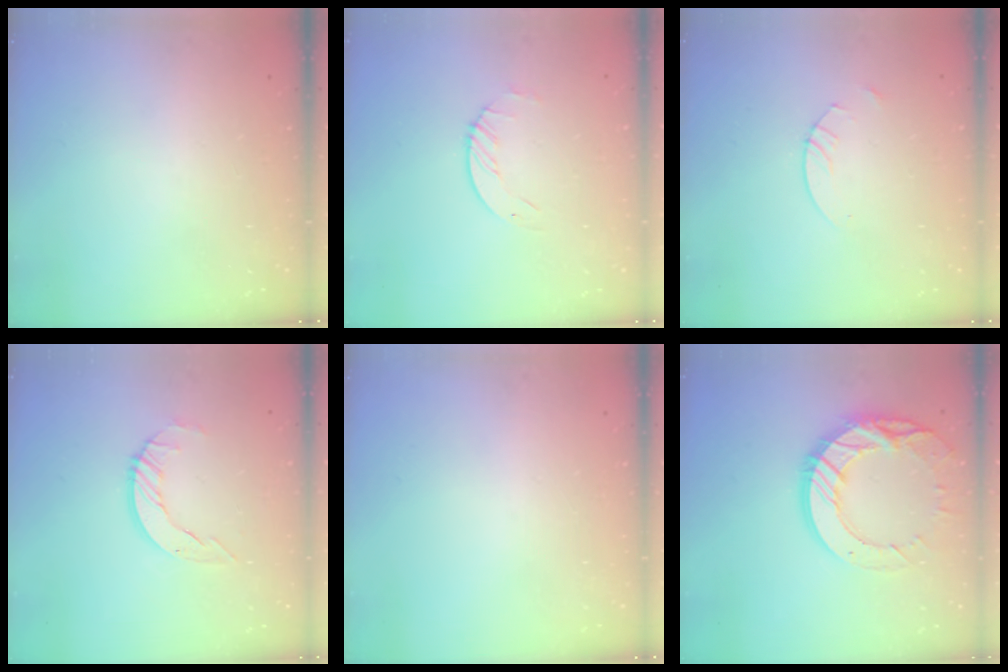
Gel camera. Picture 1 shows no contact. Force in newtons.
{"total": 1.7, "press": 1.7, "slide": 0.2}
{"total": 2.4, "press": 2.4, "slide": 0.1}
{"total": 4.5, "press": 4.5, "slide": 0.4}
{"total": 0.0}
{"total": 18.4, "press": 18.3, "slide": 1.9}